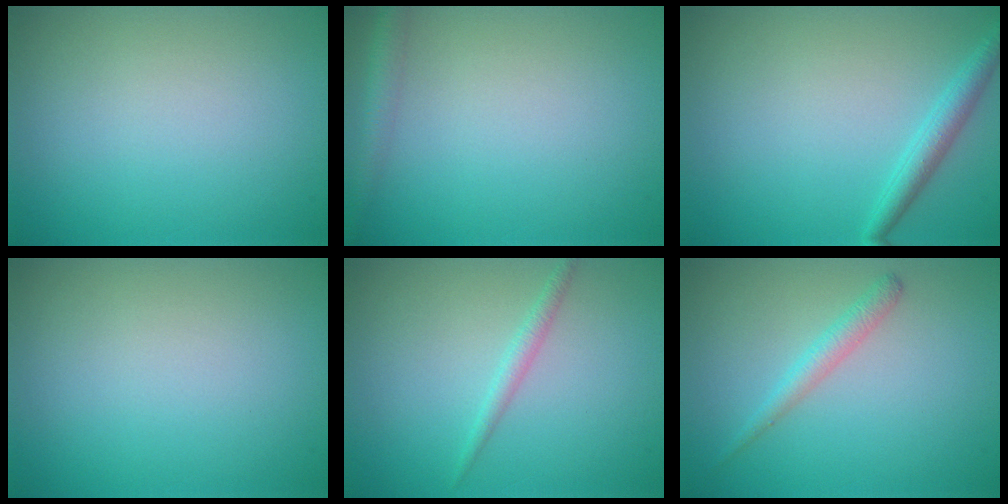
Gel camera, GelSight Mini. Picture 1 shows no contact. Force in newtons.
{"total": 1.9, "press": 1.9, "slide": 0.1}
{"total": 2.2, "press": 2.2, "slide": 0.1}
{"total": 0.0}
{"total": 1.3, "press": 1.3, "slide": 0.0}
{"total": 1.8, "press": 1.8, "slide": 0.1}